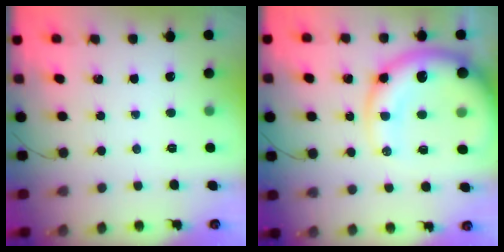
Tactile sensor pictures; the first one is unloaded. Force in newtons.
{"total": 18.7, "press": 18.2, "slide": 4.3}